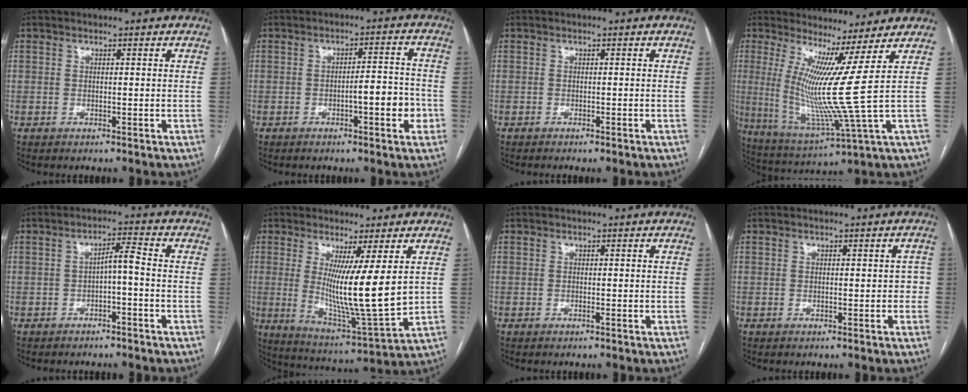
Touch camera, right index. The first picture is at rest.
{"total": 5.5, "force": [-1.9, 1.1, 5.0], "torque": [-0.065, 0.013, -0.025]}
{"total": 1.0, "force": [-0.8, 0.0, 0.6], "torque": [-0.011, -0.003, -0.010]}
{"total": 10.6, "force": [3.6, -3.9, 9.2], "torque": [-0.184, -0.055, 0.073]}
{"total": 3.2, "force": [-1.0, 0.4, 3.0], "torque": [-0.051, 0.012, -0.015]}
{"total": 12.6, "force": [2.1, -0.1, 12.4], "torque": [-0.225, -0.047, 0.039]}
{"total": 0.0}
{"total": 1.6, "force": [0.0, 1.1, 1.2], "torque": [-0.003, 0.014, -0.002]}